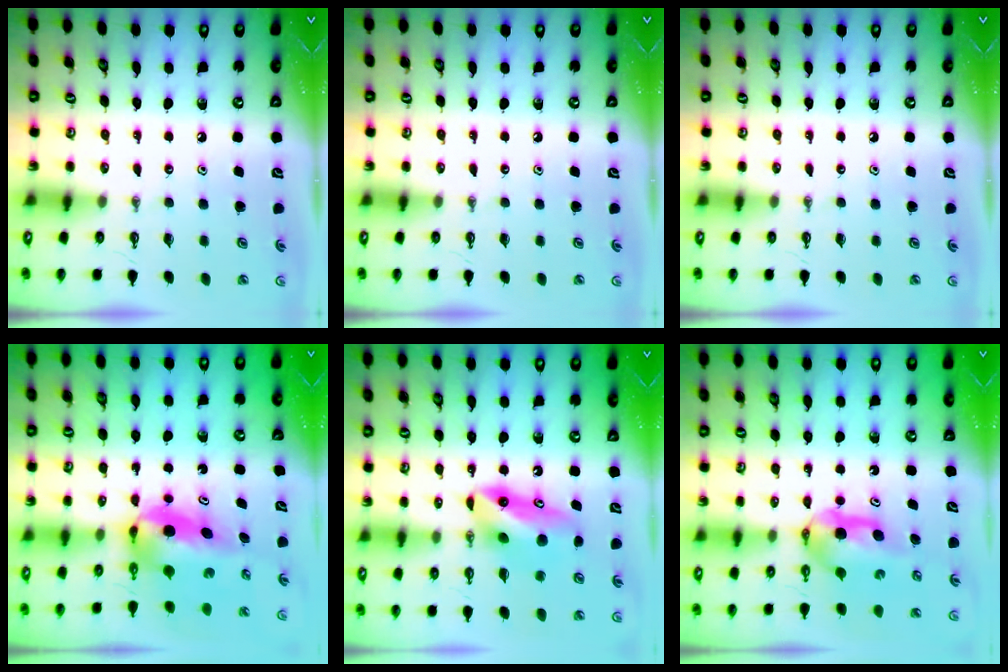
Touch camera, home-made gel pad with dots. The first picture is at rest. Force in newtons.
{"total": 0.0}
{"total": 0.0}
{"total": 6.6, "press": 6.2, "slide": 2.3}
{"total": 9.3, "press": 8.4, "slide": 4.0}
{"total": 6.7, "press": 6.6, "slide": 1.5}